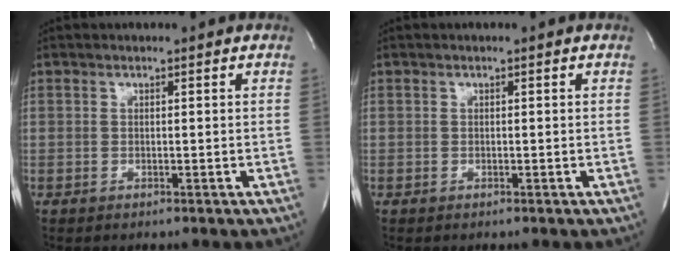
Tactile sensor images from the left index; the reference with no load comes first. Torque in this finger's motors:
{"motor_torque": [-0.19, 0.27, -0.01, -0.01]}